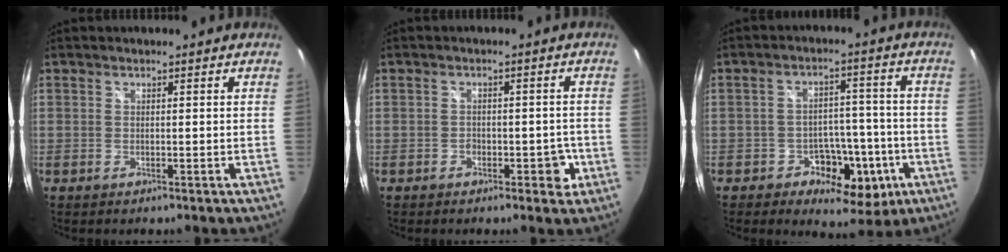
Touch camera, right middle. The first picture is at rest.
{"total": 3.6, "force": [-1.9, 2.5, 1.8], "torque": [-0.025, 0.004, -0.020]}
{"total": 10.0, "force": [-4.3, 7.3, 5.2], "torque": [-0.079, 0.018, -0.046]}